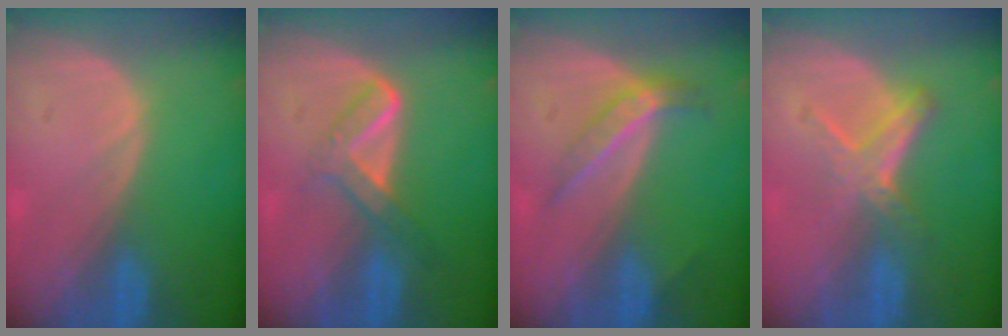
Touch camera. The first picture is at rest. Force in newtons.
{"total": 5.2, "press": 4.6, "slide": 2.4}
{"total": 4.4, "press": 3.9, "slide": 2.0}
{"total": 4.8, "press": 4.7, "slide": 1.2}